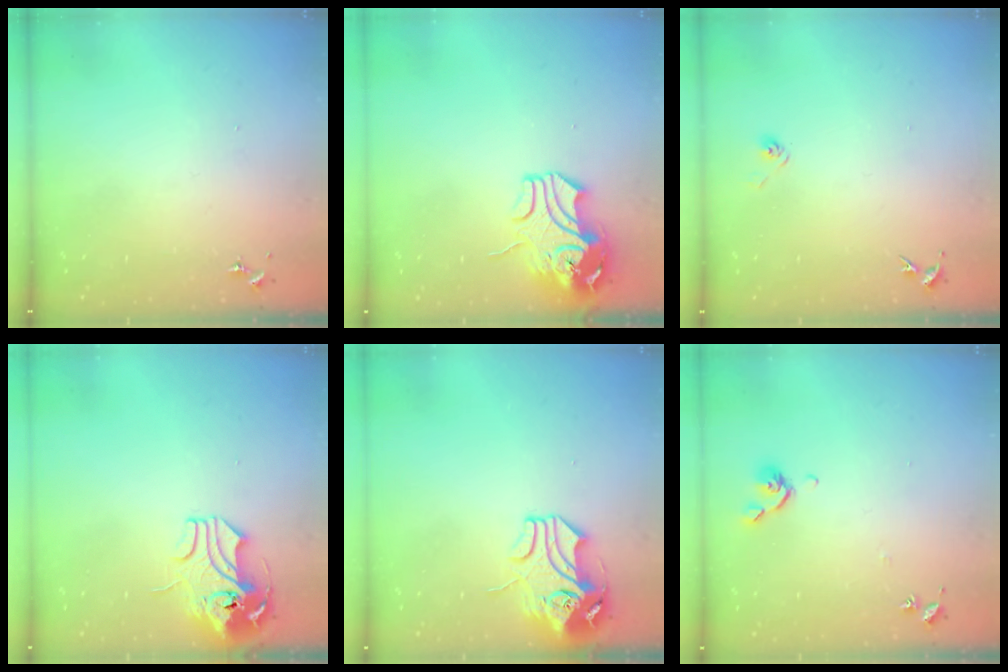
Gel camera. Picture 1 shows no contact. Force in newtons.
{"total": 12.4, "press": 12.3, "slide": 2.0}
{"total": 2.9, "press": 2.5, "slide": 1.5}
{"total": 12.2, "press": 12.1, "slide": 1.7}
{"total": 10.3, "press": 10.2, "slide": 1.7}
{"total": 5.6, "press": 5.6, "slide": 0.9}